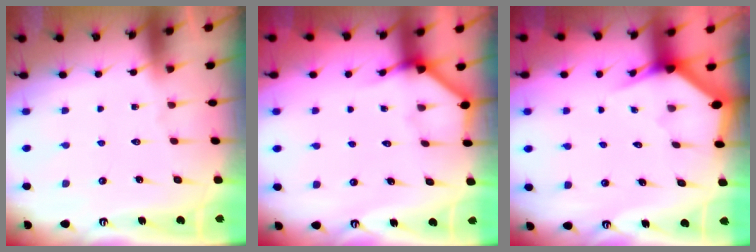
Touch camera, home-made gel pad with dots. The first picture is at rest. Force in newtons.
{"total": 3.1, "press": 3.1, "slide": 0.2}
{"total": 2.7, "press": 2.7, "slide": 0.1}